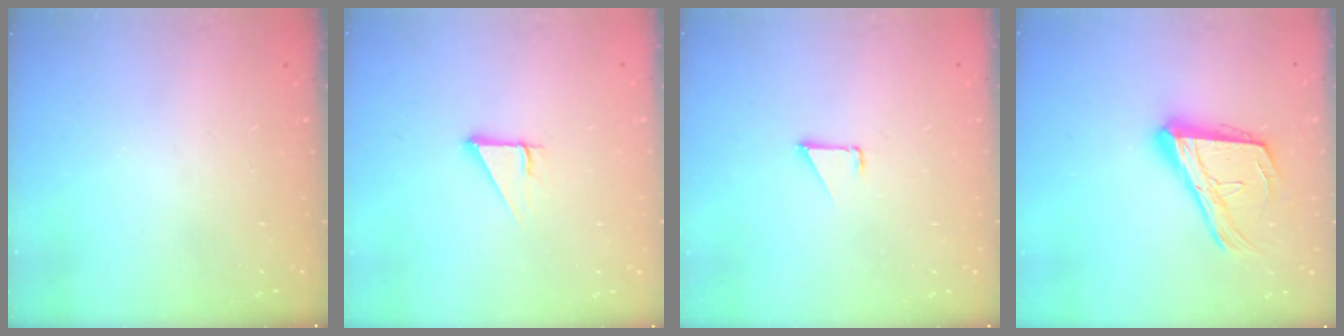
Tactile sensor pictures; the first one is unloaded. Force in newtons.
{"total": 3.2, "press": 3.2, "slide": 0.2}
{"total": 1.0, "press": 1.0, "slide": 0.1}
{"total": 17.8, "press": 17.7, "slide": 1.9}